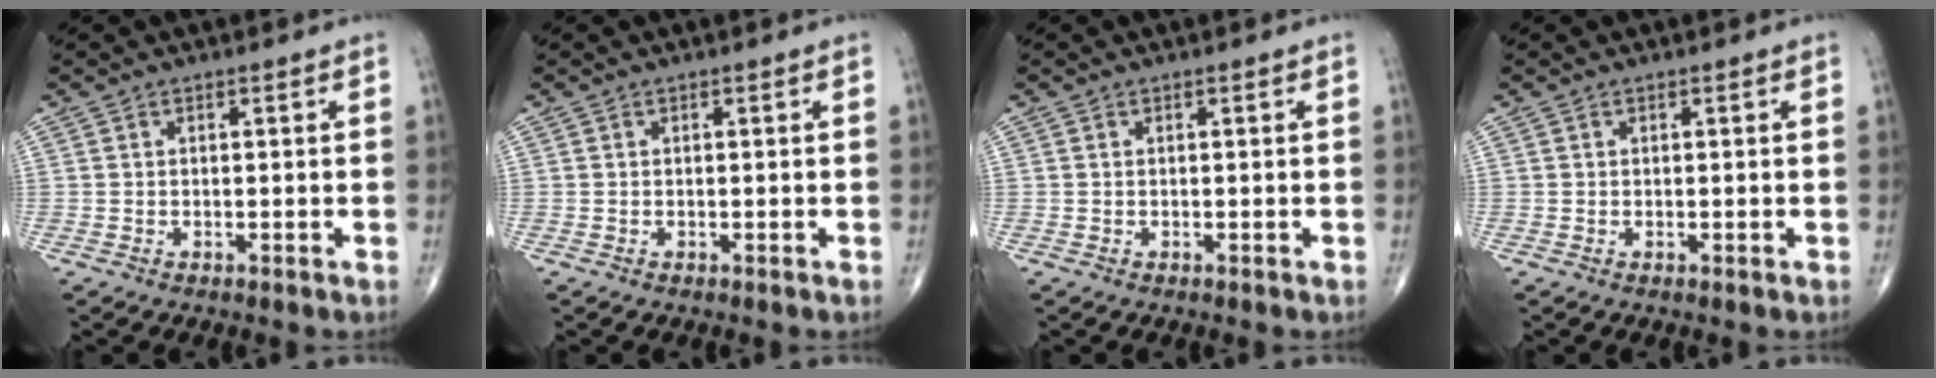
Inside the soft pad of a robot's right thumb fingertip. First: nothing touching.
{"total": 0.0}
{"total": 0.0}
{"total": 0.0}